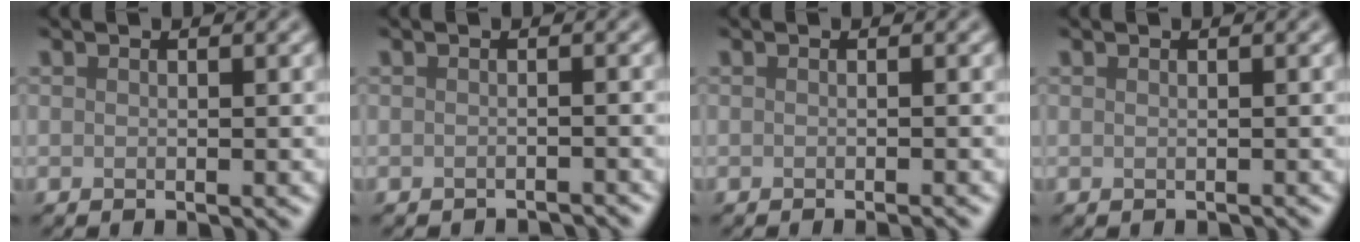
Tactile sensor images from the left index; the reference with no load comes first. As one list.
[{"total": 1.7, "force": [-1.7, 0.0, 0.1], "torque": [0.003, -0.005, -0.023]}, {"total": 1.3, "force": [-0.4, 0.5, 1.1], "torque": [-0.003, -0.006, -0.012]}, {"total": 0.0}]